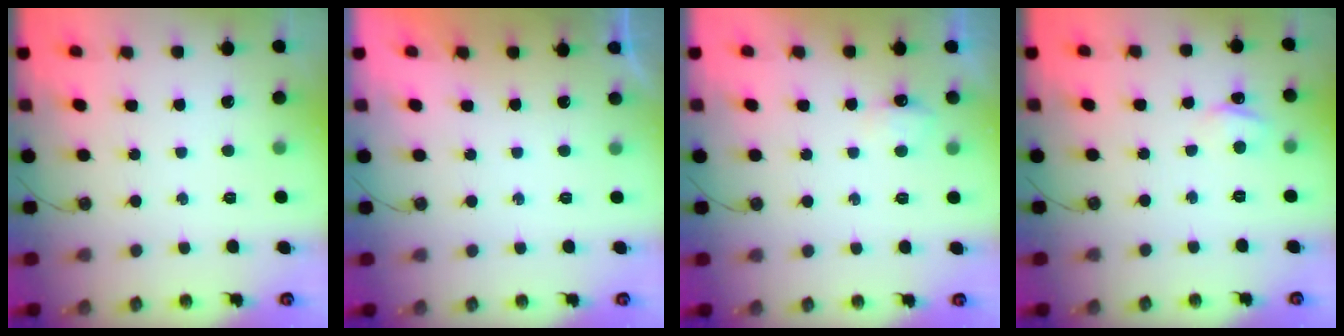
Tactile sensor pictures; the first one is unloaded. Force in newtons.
{"total": 0.0}
{"total": 5.3, "press": 5.2, "slide": 1.0}
{"total": 2.8, "press": 2.7, "slide": 0.4}